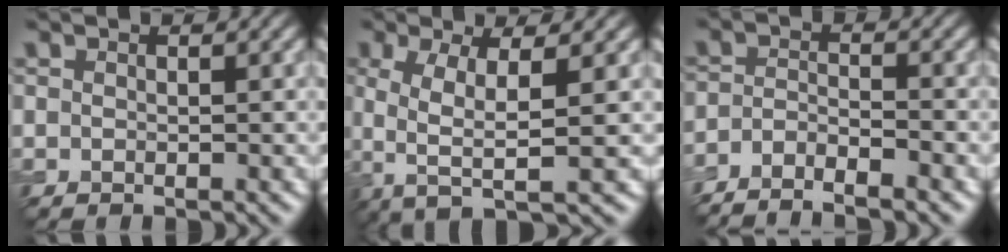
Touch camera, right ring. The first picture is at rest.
{"total": 5.3, "force": [-0.4, 1.6, 5.1], "torque": [-0.099, -0.007, -0.009]}
{"total": 3.6, "force": [-3.1, 0.7, 1.7], "torque": [-0.030, -0.003, -0.063]}